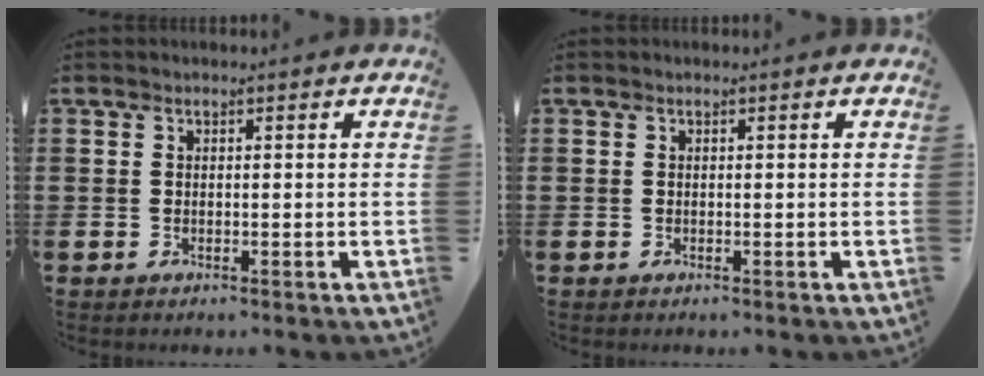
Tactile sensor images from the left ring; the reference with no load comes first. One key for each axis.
{"total": 0.0}